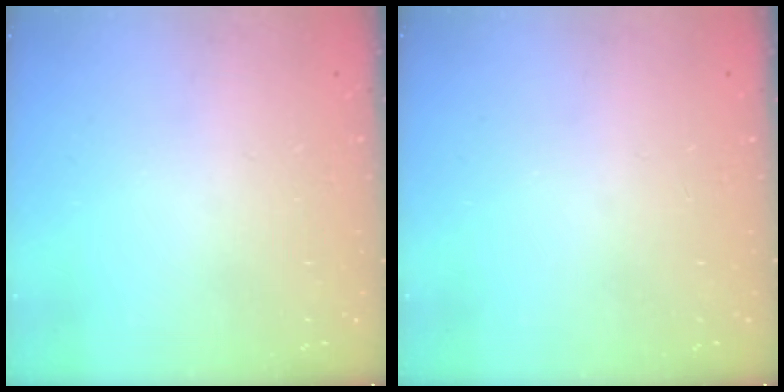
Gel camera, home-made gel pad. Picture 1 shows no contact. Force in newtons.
{"total": 0.0}